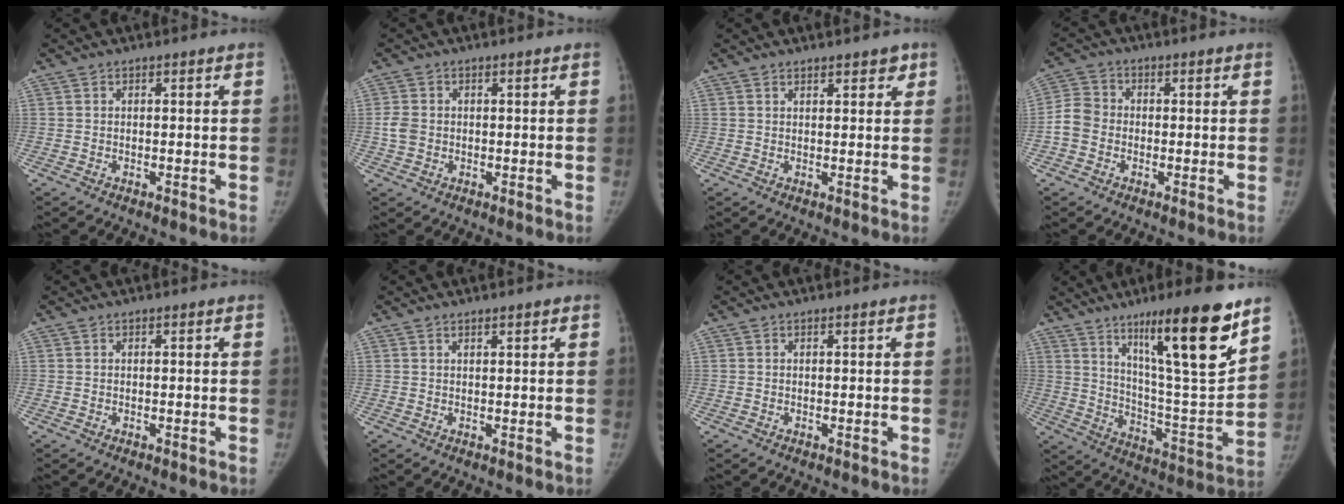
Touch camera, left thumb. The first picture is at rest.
{"total": 2.9, "force": [-0.1, 2.4, 1.6], "torque": [-0.033, 0.002, -0.002]}
{"total": 3.3, "force": [2.3, 1.5, 1.8], "torque": [-0.004, -0.011, 0.030]}
{"total": 5.1, "force": [-1.2, 4.4, 2.3], "torque": [-0.037, 0.013, -0.033]}
{"total": 0.0}
{"total": 1.0, "force": [0.8, 0.2, 0.5], "torque": [-0.007, -0.004, 0.014]}
{"total": 0.0}
{"total": 22.3, "force": [13.3, 3.1, 17.5], "torque": [-0.250, -0.073, 0.222]}